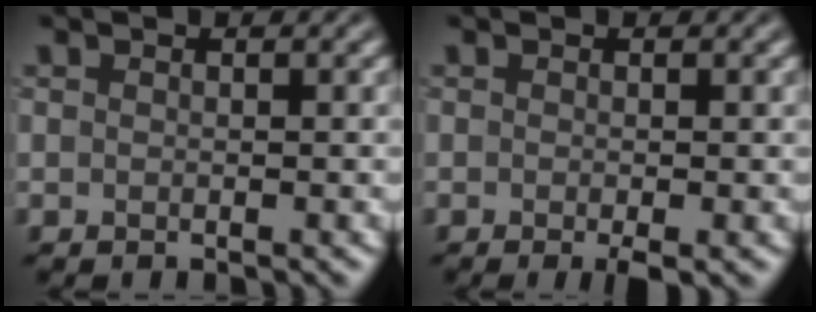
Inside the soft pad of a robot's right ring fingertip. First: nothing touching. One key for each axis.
{"total": 1.7, "fx": -0.7, "fy": 0.4, "fz": 1.4, "tx": -0.026, "ty": -0.003, "tz": -0.014}